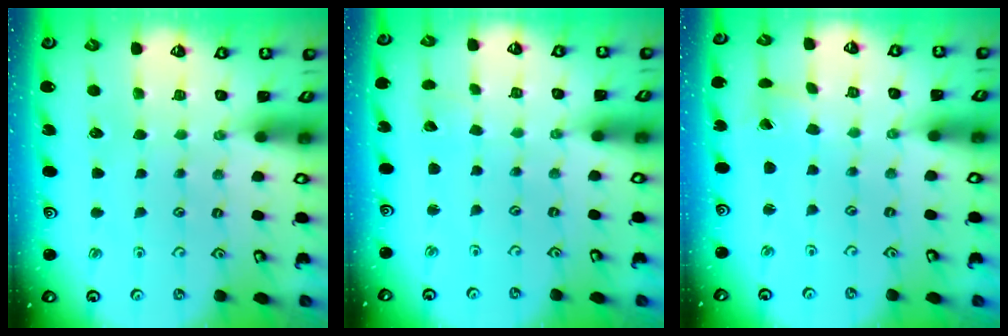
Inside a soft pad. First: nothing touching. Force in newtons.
{"total": 1.8, "press": 1.8, "slide": 0.2}
{"total": 1.6, "press": 1.6, "slide": 0.3}